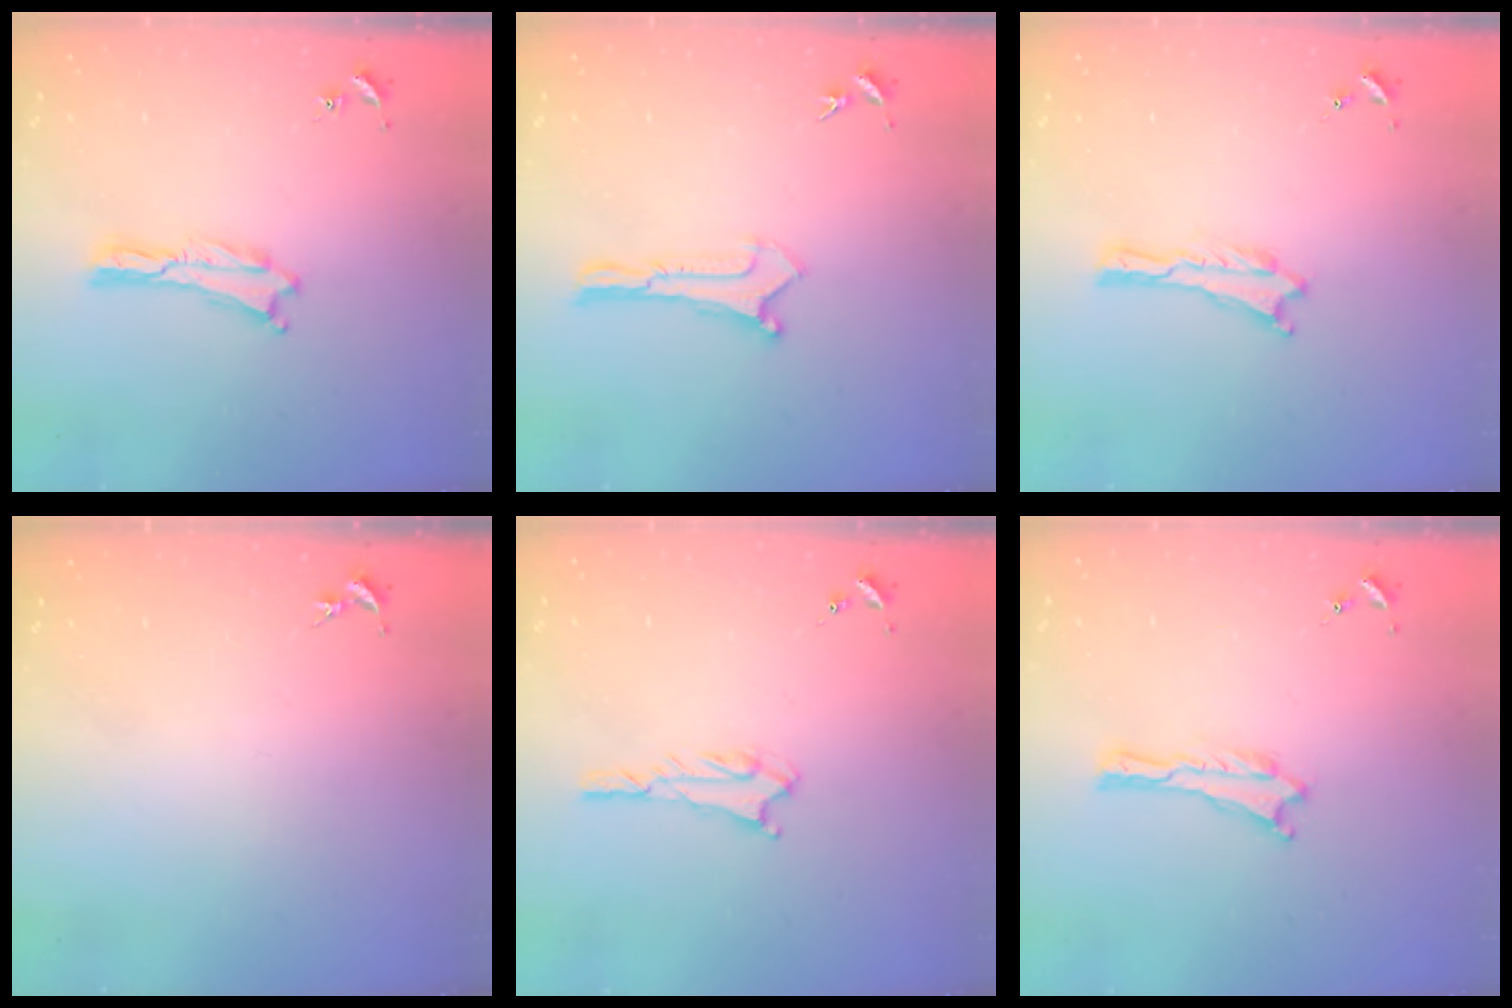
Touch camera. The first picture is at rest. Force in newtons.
{"total": 0.0}
{"total": 0.0}
{"total": 0.0}
{"total": 1.8, "press": 1.8, "slide": 0.2}
{"total": 0.0}